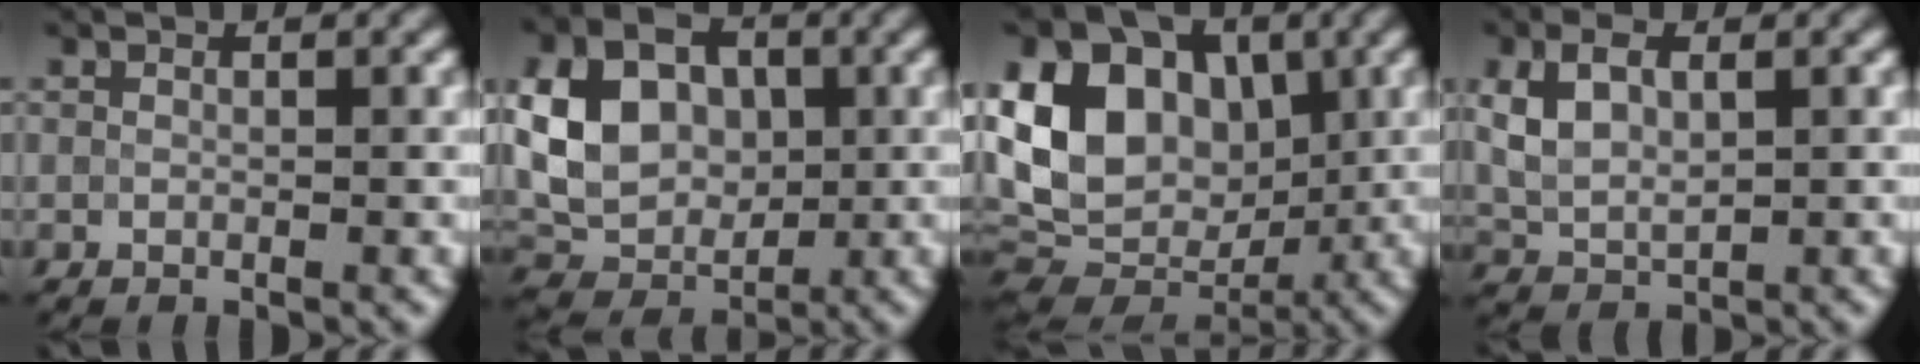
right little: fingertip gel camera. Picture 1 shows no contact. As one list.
[{"total": 8.0, "force": [1.1, 6.1, 5.1], "torque": [-0.102, 0.000, 0.020]}, {"total": 14.0, "force": [2.0, 10.6, 8.9], "torque": [-0.165, 0.016, 0.036]}, {"total": 4.9, "force": [1.7, 3.0, 3.6], "torque": [-0.069, 0.005, 0.036]}]